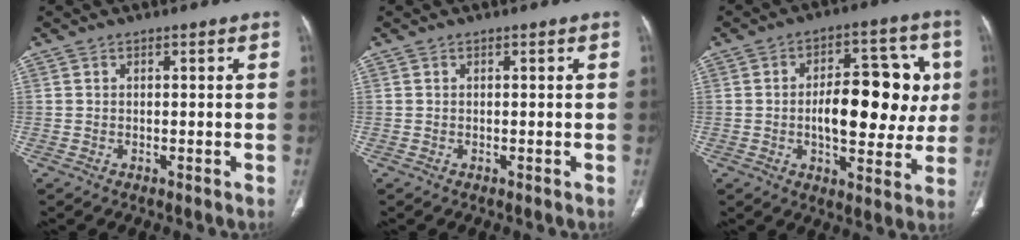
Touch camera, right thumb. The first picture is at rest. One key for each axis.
{"total": 0.0}
{"total": 17.2, "fx": 0.5, "fy": 8.6, "fz": 14.9, "tx": -0.171, "ty": 0.020, "tz": 0.009}